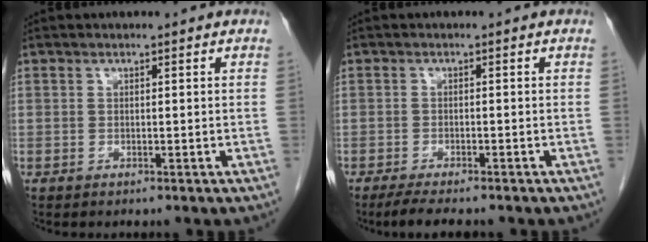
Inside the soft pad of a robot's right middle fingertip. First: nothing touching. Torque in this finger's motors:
{"motor_torque": [0.12, -0.08, 0.02, 0.01]}